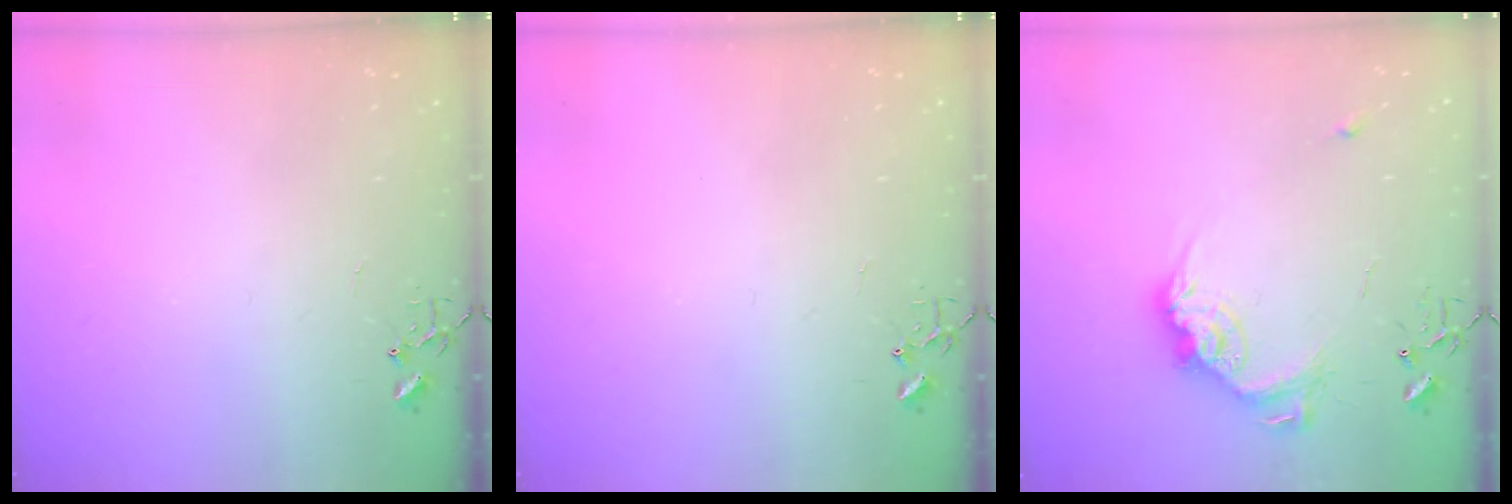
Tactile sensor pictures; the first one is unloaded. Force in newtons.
{"total": 0.0}
{"total": 15.4, "press": 15.4, "slide": 1.0}